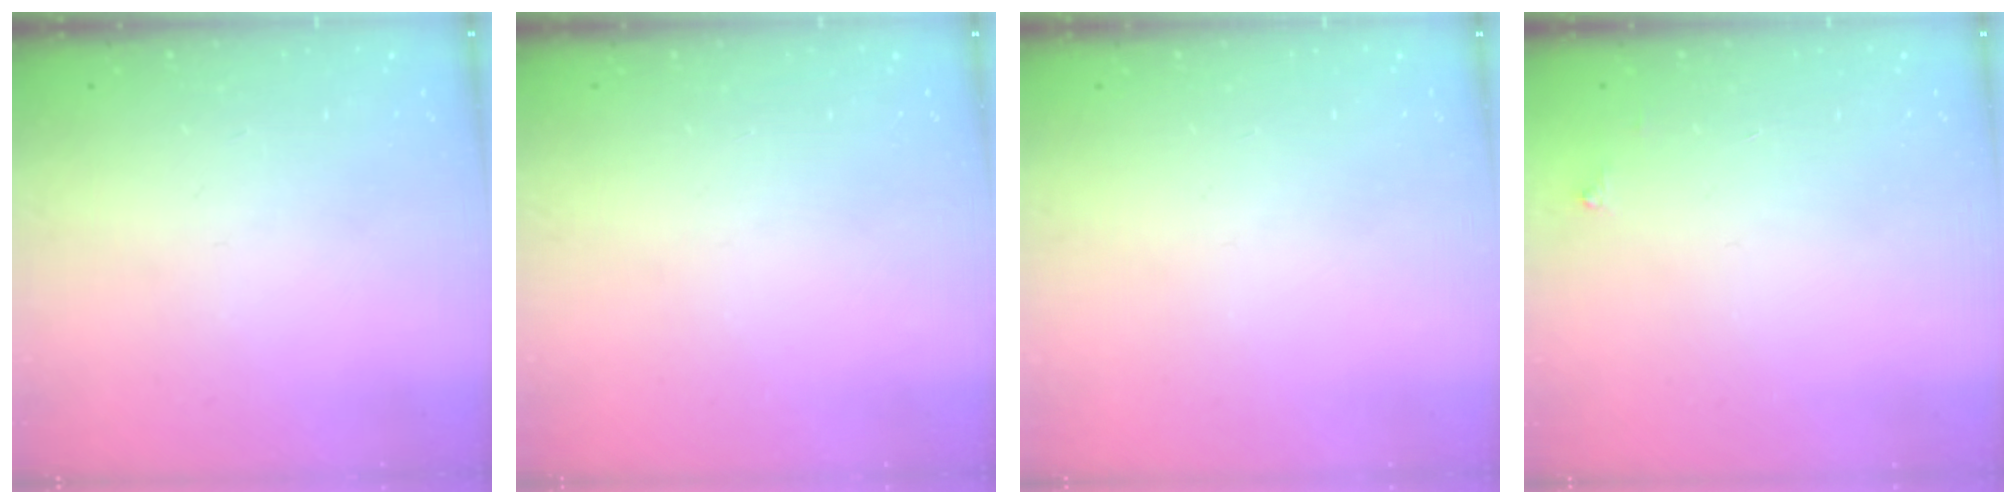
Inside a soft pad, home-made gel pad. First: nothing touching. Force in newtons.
{"total": 0.0}
{"total": 0.0}
{"total": 2.5, "press": 2.5, "slide": 0.4}